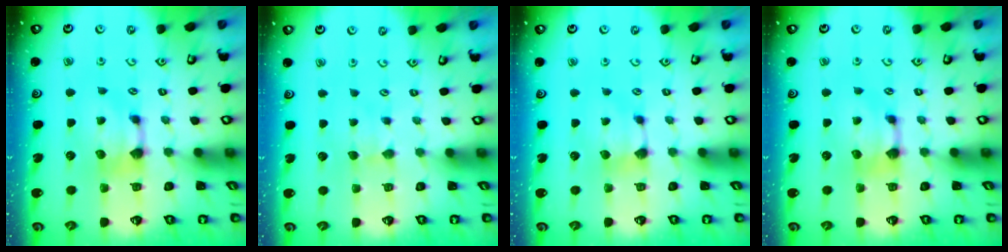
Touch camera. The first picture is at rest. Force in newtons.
{"total": 2.3, "press": 2.2, "slide": 0.5}
{"total": 0.6, "press": 0.6, "slide": 0.3}
{"total": 0.0}